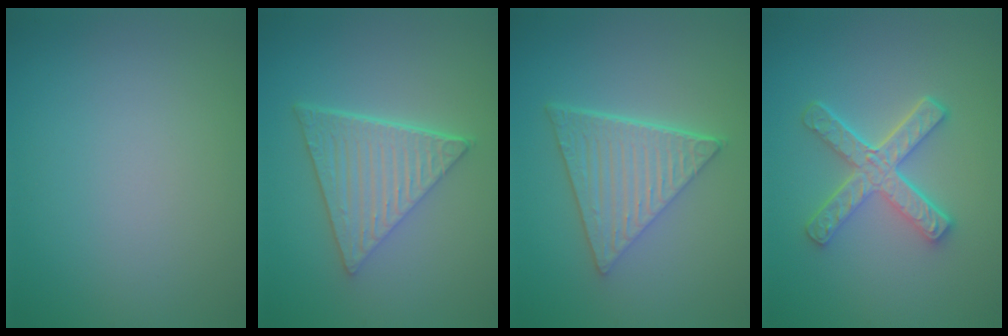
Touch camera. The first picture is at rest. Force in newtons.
{"total": 6.4, "press": 4.4, "slide": 4.6}
{"total": 6.4, "press": 4.4, "slide": 4.6}
{"total": 4.9, "press": 3.7, "slide": 3.2}